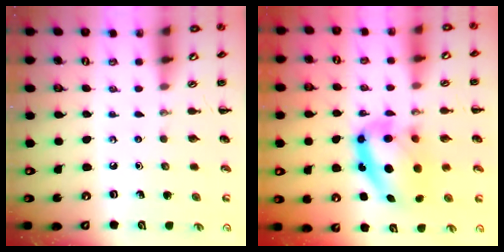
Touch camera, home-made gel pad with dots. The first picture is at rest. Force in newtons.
{"total": 11.9, "press": 11.5, "slide": 3.0}